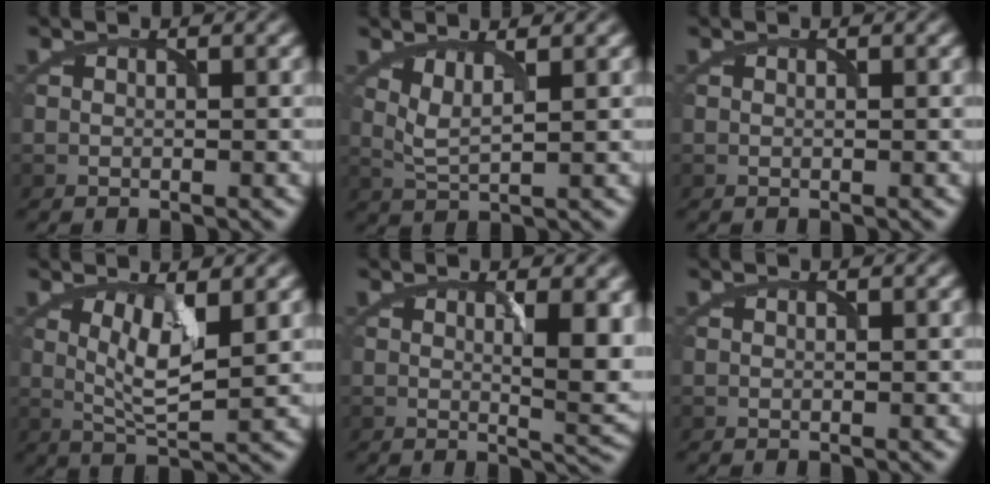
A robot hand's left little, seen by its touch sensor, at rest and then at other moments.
{"total": 2.2, "force": [1.1, 0.5, 1.8], "torque": [-0.041, -0.007, 0.025]}
{"total": 0.0}
{"total": 4.0, "force": [1.0, 1.1, 3.7], "torque": [-0.075, -0.006, 0.023]}
{"total": 4.7, "force": [1.1, 1.4, 4.4], "torque": [-0.062, -0.008, 0.023]}
{"total": 0.0}